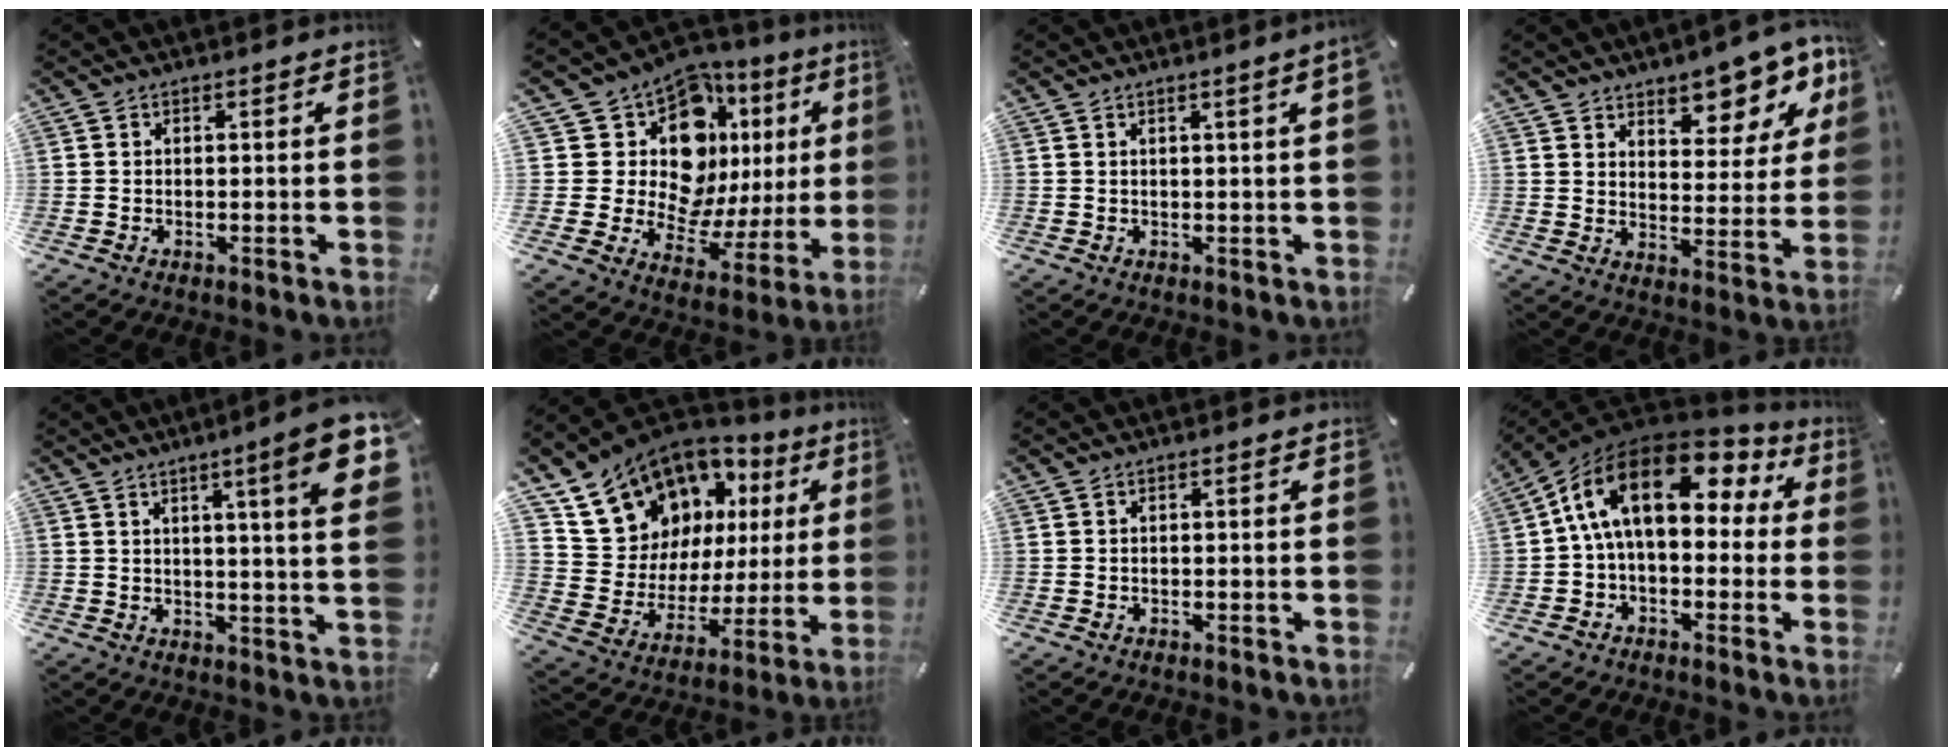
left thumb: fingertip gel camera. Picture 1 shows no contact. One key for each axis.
{"total": 15.9, "fx": 7.3, "fy": 10.9, "fz": 8.9, "tx": -0.141, "ty": -0.071, "tz": 0.137}
{"total": 2.4, "fx": 1.0, "fy": -0.1, "fz": 2.2, "tx": -0.041, "ty": -0.002, "tz": 0.016}
{"total": 9.5, "fx": 7.8, "fy": 4.5, "fz": 3.0, "tx": -0.024, "ty": -0.077, "tz": 0.132}
{"total": 12.7, "fx": 5.6, "fy": 0.7, "fz": 11.4, "tx": -0.170, "ty": -0.028, "tz": 0.082}
{"total": 16.6, "fx": 11.3, "fy": 11.2, "fz": 4.8, "tx": -0.096, "ty": -0.093, "tz": 0.223}
{"total": 0.0}
{"total": 16.1, "fx": 4.7, "fy": 9.3, "fz": 12.3, "tx": -0.235, "ty": -0.011, "tz": 0.078}